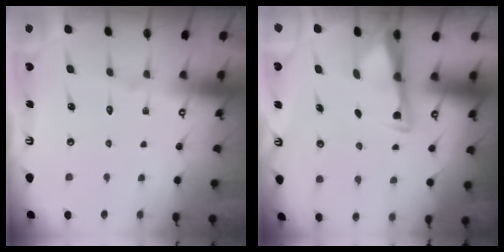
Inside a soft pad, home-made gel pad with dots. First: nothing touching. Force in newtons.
{"total": 3.0, "press": 3.0, "slide": 0.4}